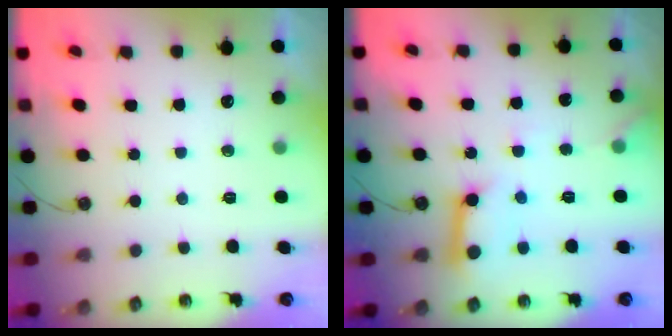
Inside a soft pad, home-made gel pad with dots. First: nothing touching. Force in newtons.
{"total": 10.8, "press": 10.7, "slide": 0.9}